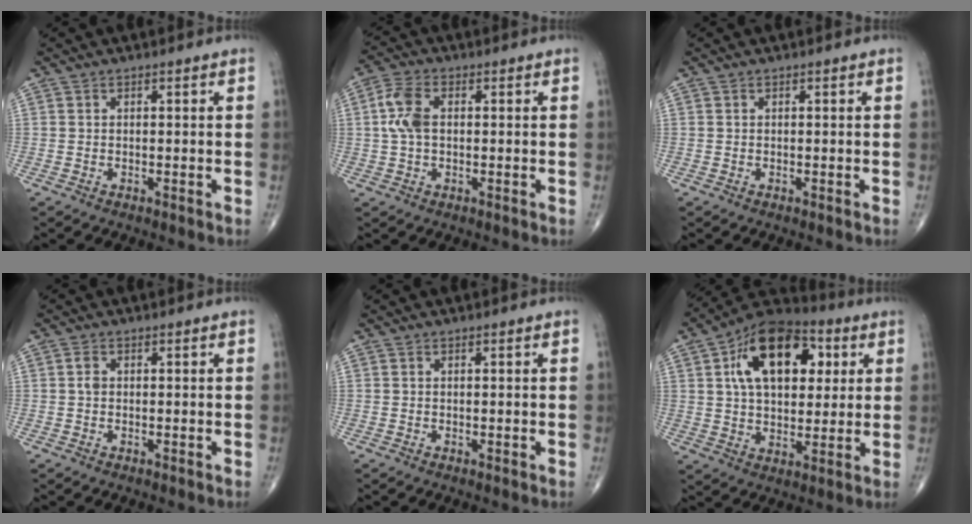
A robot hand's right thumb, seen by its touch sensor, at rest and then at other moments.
{"total": 6.5, "force": [0.7, 3.8, 5.2], "torque": [-0.116, 0.014, 0.010]}
{"total": 0.0}
{"total": 1.5, "force": [0.1, 1.0, 1.1], "torque": [-0.019, 0.003, 0.001]}
{"total": 0.0}
{"total": 19.4, "force": [5.9, 11.4, 14.5], "torque": [-0.197, 0.006, 0.090]}